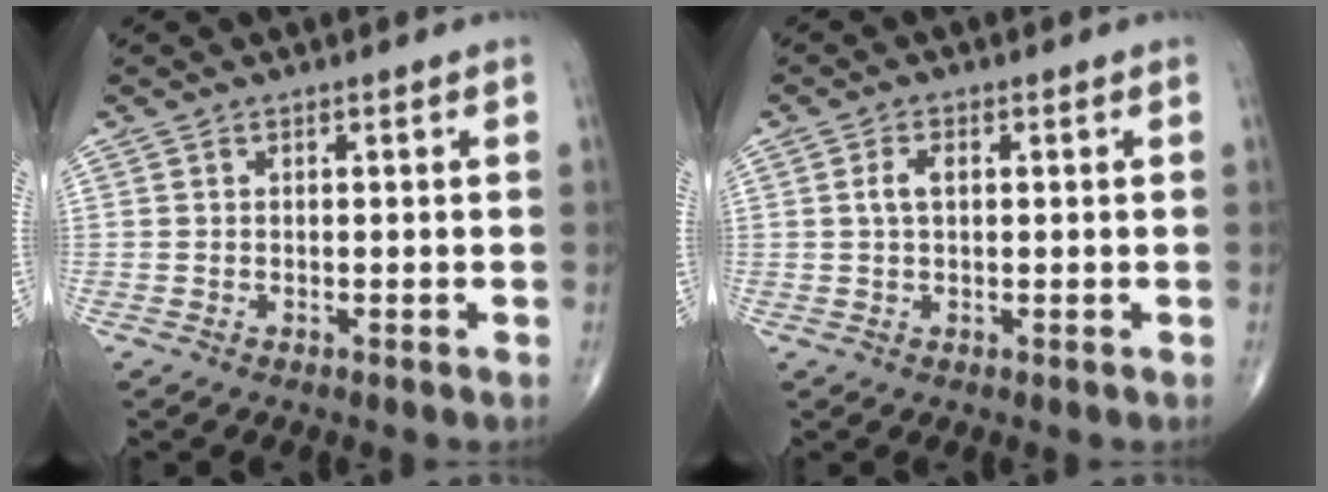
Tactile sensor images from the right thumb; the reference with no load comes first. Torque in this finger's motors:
{"motor_torque": [-0.18, 0.17, 0.17, -0.03, 0.05]}